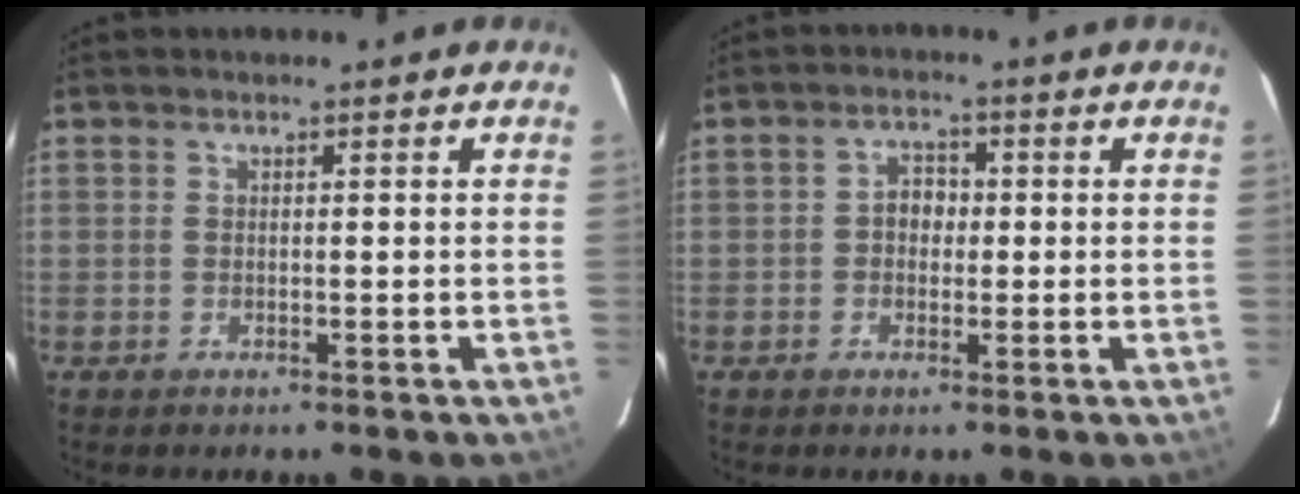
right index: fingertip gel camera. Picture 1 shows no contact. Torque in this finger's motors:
{"motor_torque": [0.32, -0.06, 0.16, 0.05]}